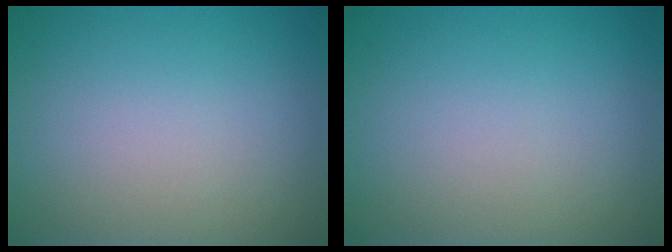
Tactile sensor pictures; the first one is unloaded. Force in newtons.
{"total": 0.0}